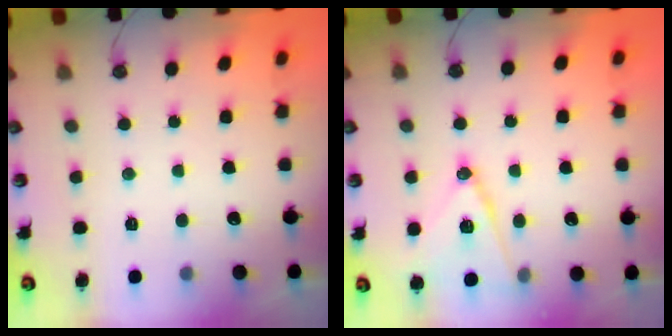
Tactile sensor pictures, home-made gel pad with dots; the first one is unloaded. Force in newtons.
{"total": 13.0, "press": 12.4, "slide": 3.8}